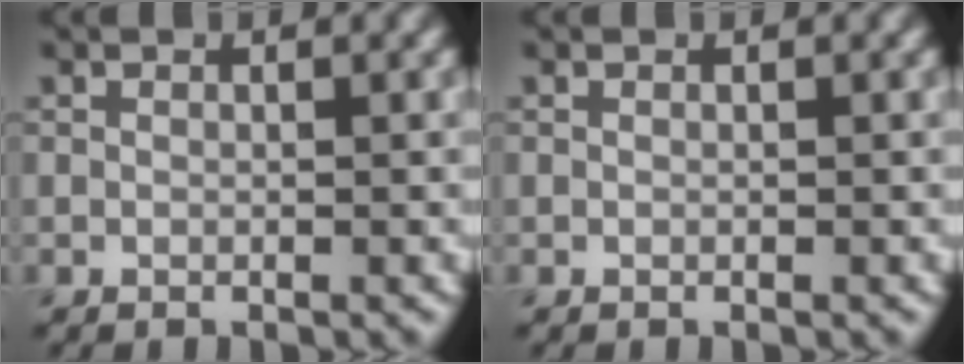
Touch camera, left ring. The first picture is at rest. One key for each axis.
{"total": 0.0}